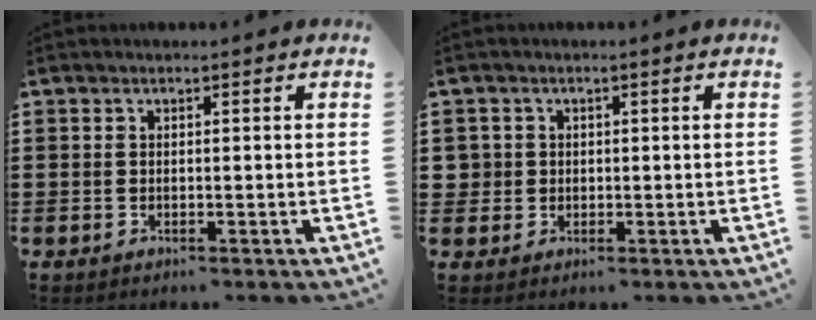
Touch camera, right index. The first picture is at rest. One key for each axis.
{"total": 2.1, "fx": 0.1, "fy": 2.1, "fz": 0.2, "tx": -0.015, "ty": 0.010, "tz": -0.001}